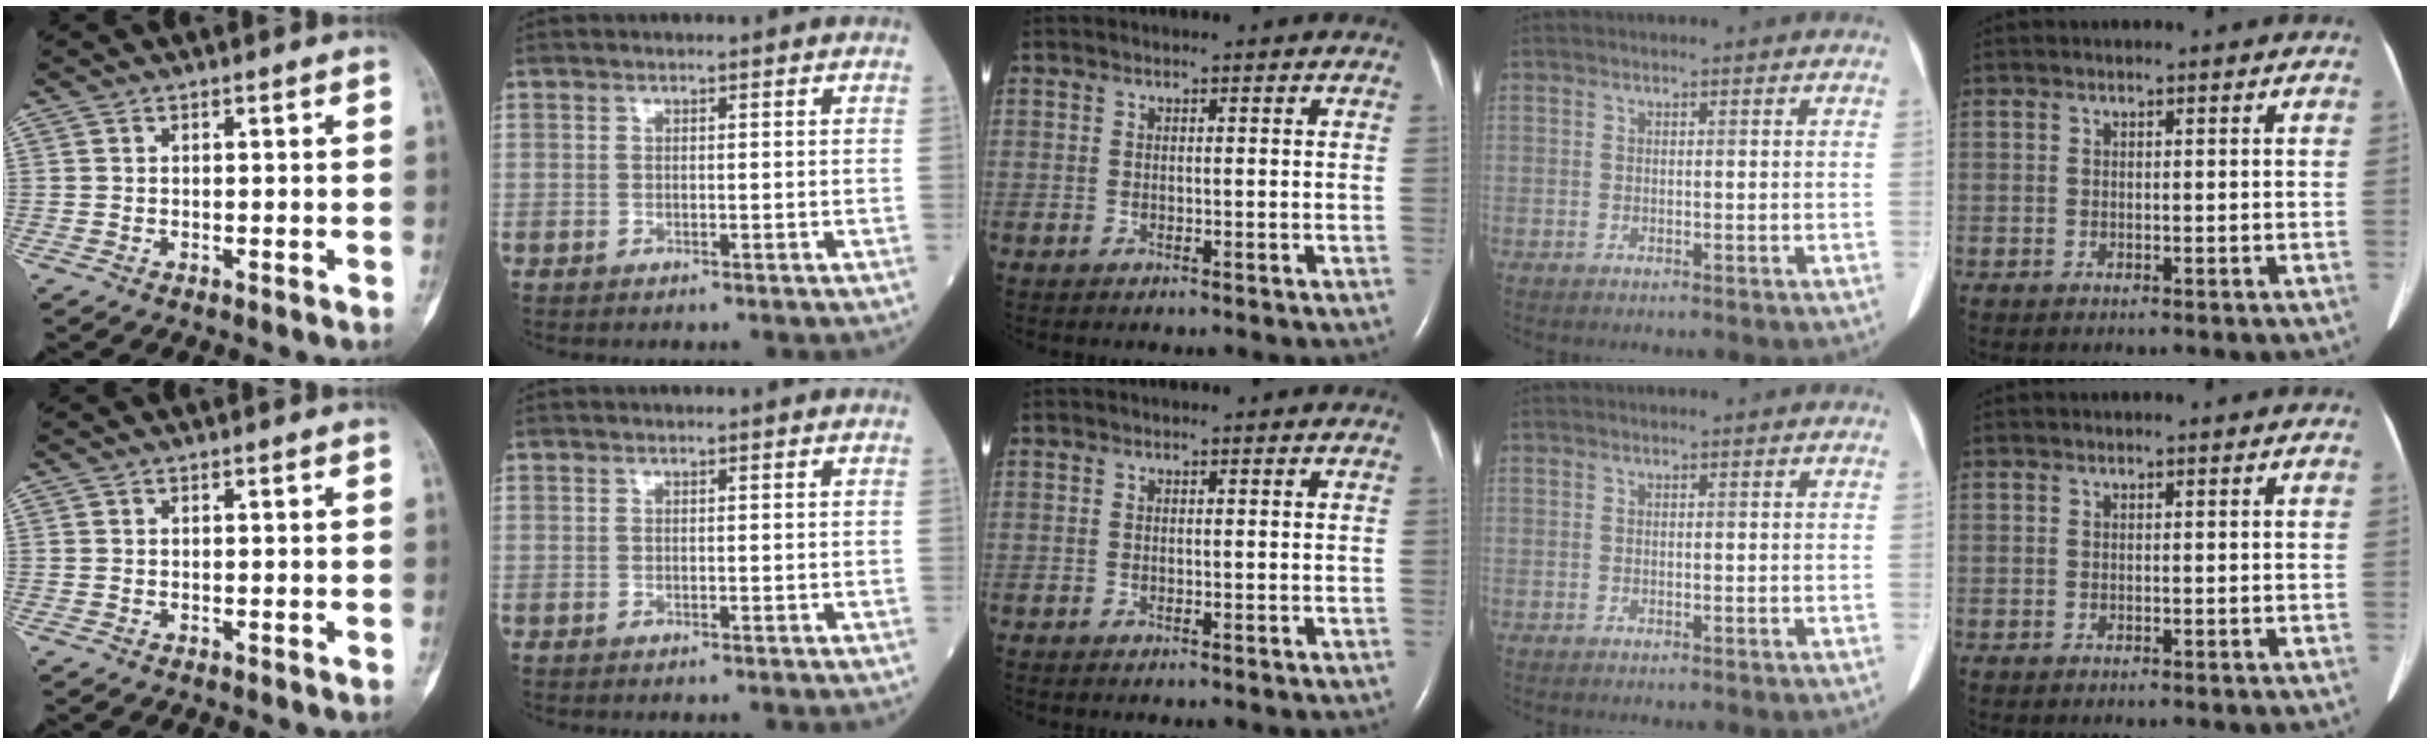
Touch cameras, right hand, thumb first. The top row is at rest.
{}